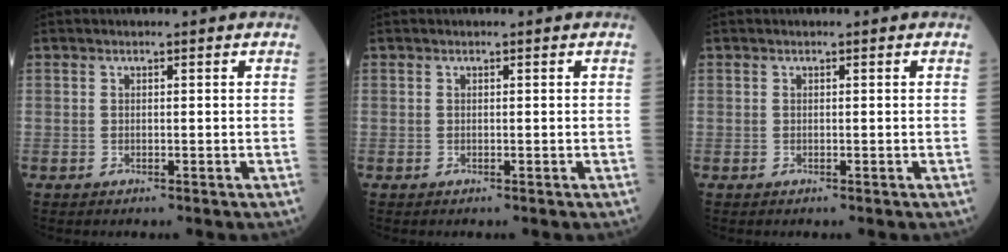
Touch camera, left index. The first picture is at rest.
{"total": 0.0}
{"total": 0.0}